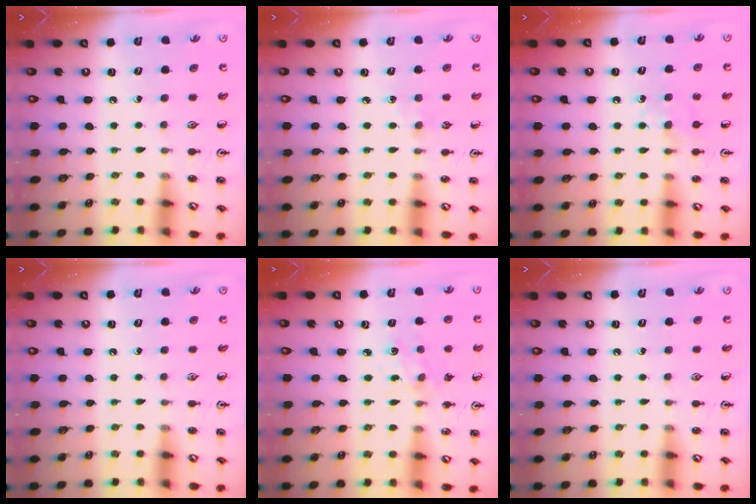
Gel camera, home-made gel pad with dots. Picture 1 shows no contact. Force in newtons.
{"total": 2.8, "press": 2.8, "slide": 0.4}
{"total": 5.7, "press": 5.6, "slide": 0.9}
{"total": 0.0}
{"total": 2.3, "press": 2.2, "slide": 0.5}
{"total": 0.0}